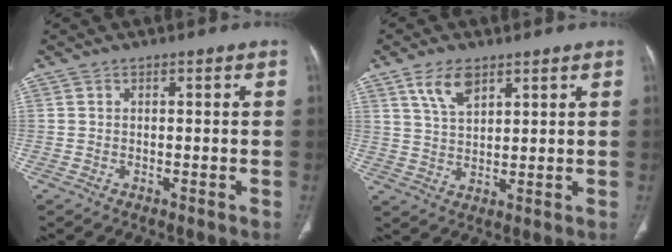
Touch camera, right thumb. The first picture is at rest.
{"total": 6.4, "force": [3.9, 3.1, 4.0], "torque": [-0.065, -0.019, 0.076]}